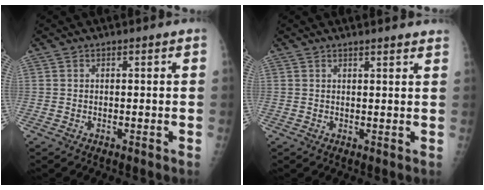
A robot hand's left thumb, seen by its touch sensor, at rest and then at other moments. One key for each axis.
{"total": 4.1, "fx": 3.7, "fy": 0.3, "fz": 1.7, "tx": -0.013, "ty": -0.011, "tz": 0.037}